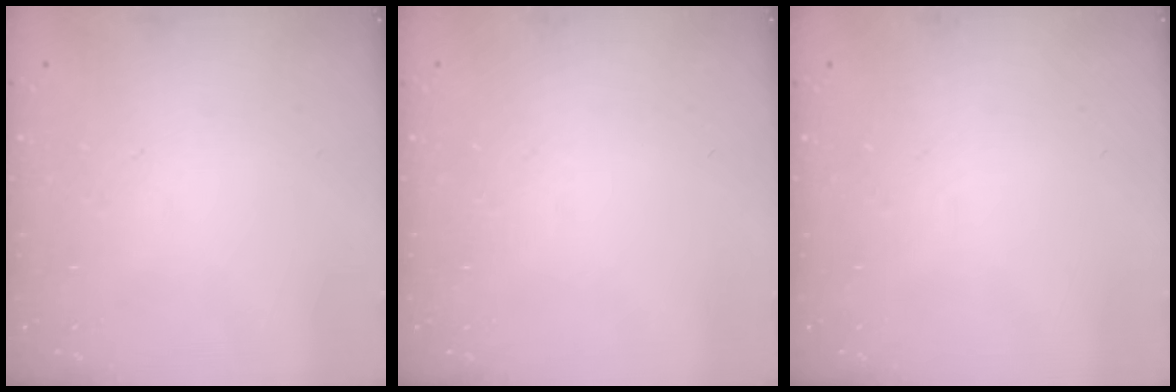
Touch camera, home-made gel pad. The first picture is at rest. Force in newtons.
{"total": 0.0}
{"total": 0.0}